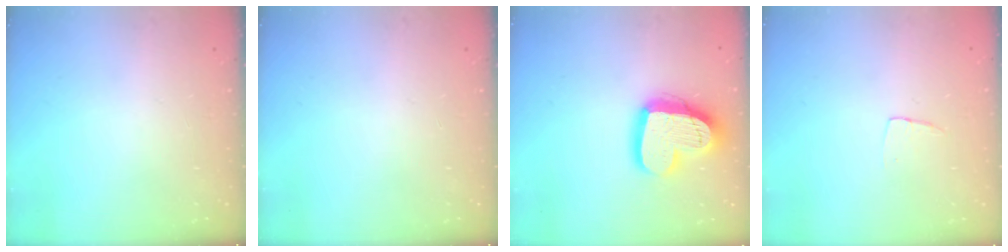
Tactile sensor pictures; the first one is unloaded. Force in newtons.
{"total": 0.0}
{"total": 18.4, "press": 18.3, "slide": 1.6}
{"total": 3.3, "press": 3.3, "slide": 0.2}